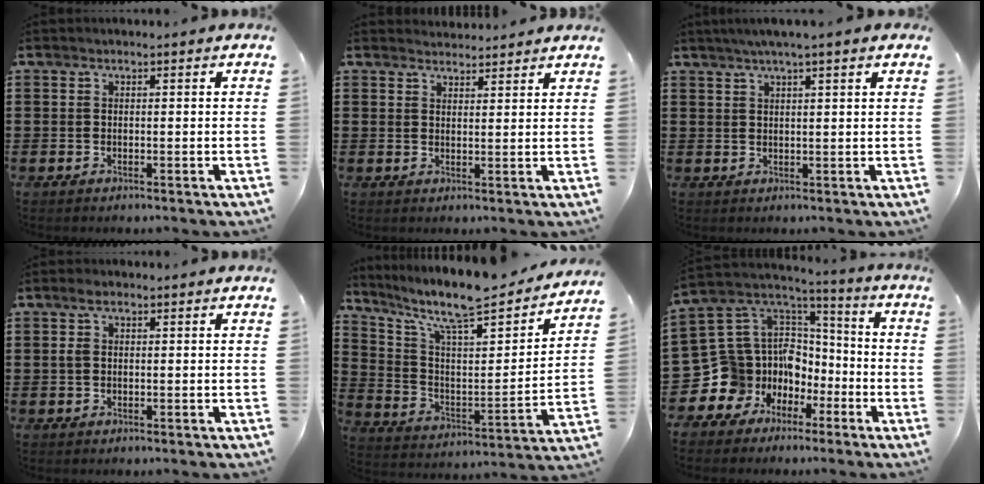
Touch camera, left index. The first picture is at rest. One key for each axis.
{"total": 2.3, "fx": 2.2, "fy": 0.2, "fz": -0.1, "tx": -0.004, "ty": -0.004, "tz": 0.044}
{"total": 2.6, "fx": 1.9, "fy": -0.2, "fz": 1.7, "tx": -0.038, "ty": 0.005, "tz": 0.034}
{"total": 2.5, "fx": 0.4, "fy": 1.4, "fz": 2.1, "tx": -0.053, "ty": 0.006, "tz": 0.003}
{"total": 9.9, "fx": 8.5, "fy": 1.5, "fz": 4.9, "tx": -0.117, "ty": -0.070, "tz": 0.139}
{"total": 12.6, "fx": -3.7, "fy": 11.7, "fz": 2.6, "tx": -0.123, "ty": -0.030, "tz": -0.044}